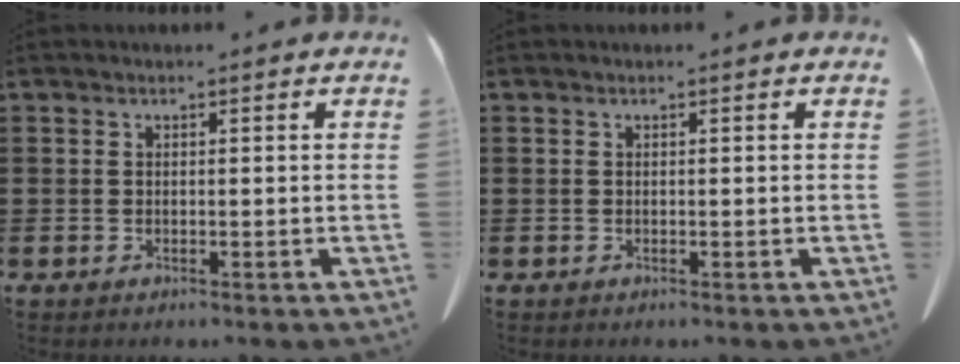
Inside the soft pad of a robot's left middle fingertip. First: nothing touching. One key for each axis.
{"total": 0.0}